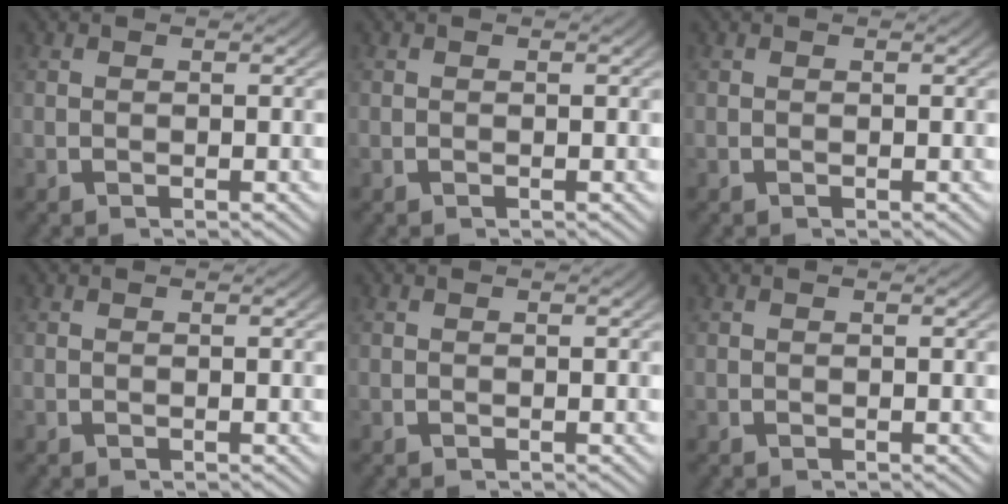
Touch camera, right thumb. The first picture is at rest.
{"total": 0.0}
{"total": 0.0}
{"total": 0.0}
{"total": 0.0}
{"total": 0.0}